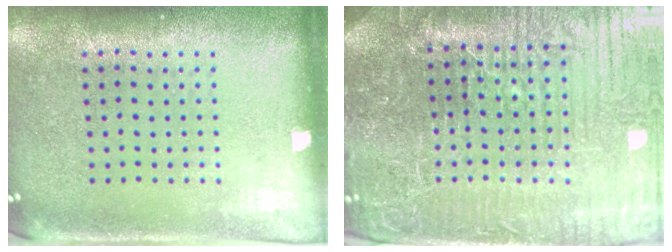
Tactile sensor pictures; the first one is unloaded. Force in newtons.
{"total": 6.4, "press": 5.8, "slide": 2.7}